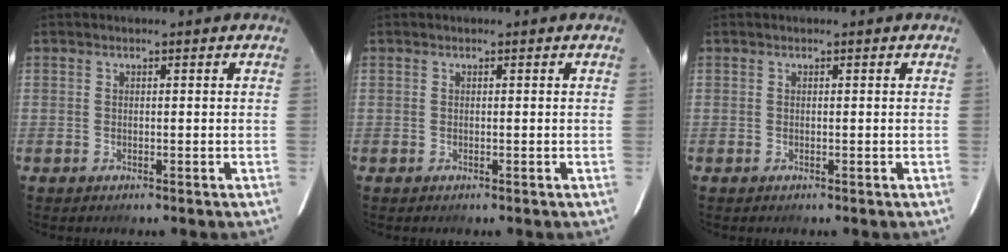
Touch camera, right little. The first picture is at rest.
{"total": 0.0}
{"total": 0.0}